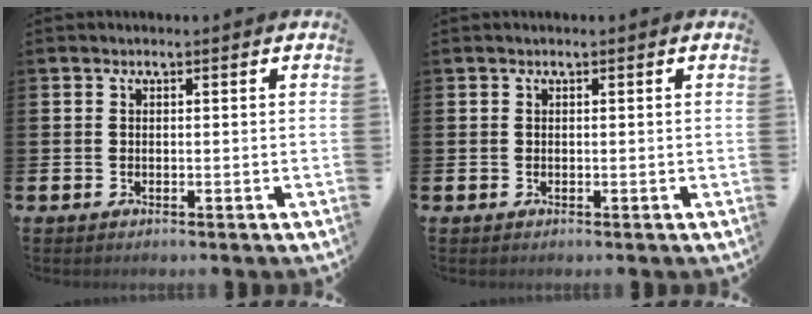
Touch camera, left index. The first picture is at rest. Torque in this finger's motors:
{"motor_torque": [0.92, -1.22, 0.31, 0.04]}